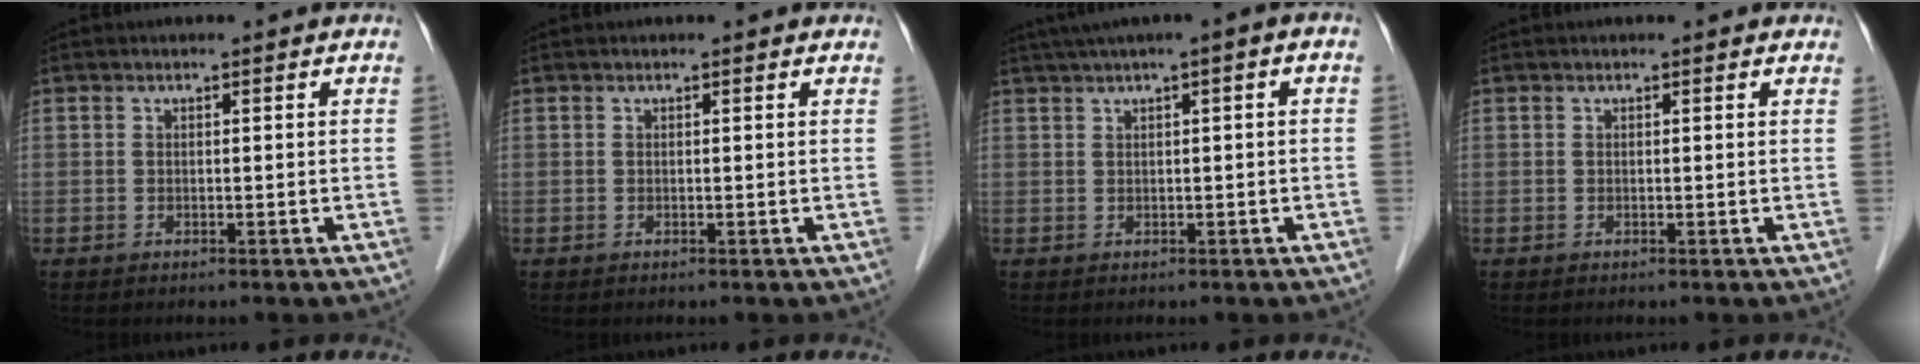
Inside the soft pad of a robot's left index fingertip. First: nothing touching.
{"total": 0.8, "force": [0.7, 0.2, 0.2], "torque": [-0.008, 0.003, 0.004]}
{"total": 4.4, "force": [1.8, 0.1, 4.0], "torque": [-0.070, 0.023, 0.030]}
{"total": 1.0, "force": [0.9, 0.3, 0.3], "torque": [-0.009, 0.002, 0.004]}